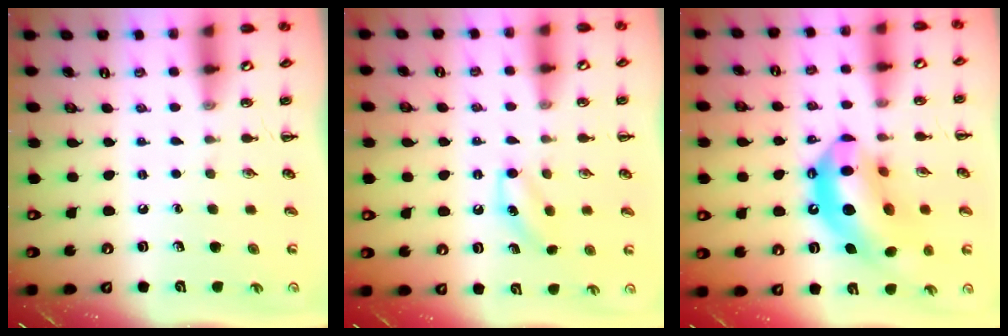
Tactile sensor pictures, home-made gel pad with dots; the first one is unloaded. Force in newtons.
{"total": 9.3, "press": 9.2, "slide": 1.8}
{"total": 18.5, "press": 17.8, "slide": 5.1}